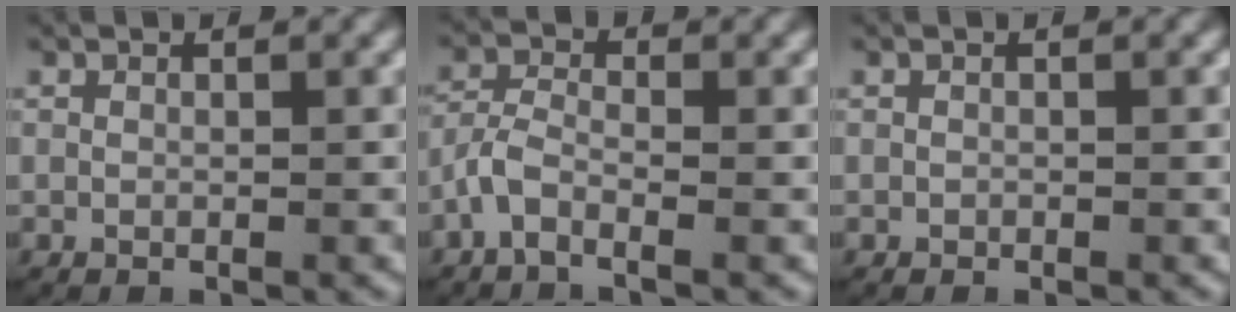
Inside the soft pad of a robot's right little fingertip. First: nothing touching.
{"total": 2.9, "force": [-1.5, 1.7, 1.7], "torque": [-0.047, -0.005, -0.033]}
{"total": 0.0}